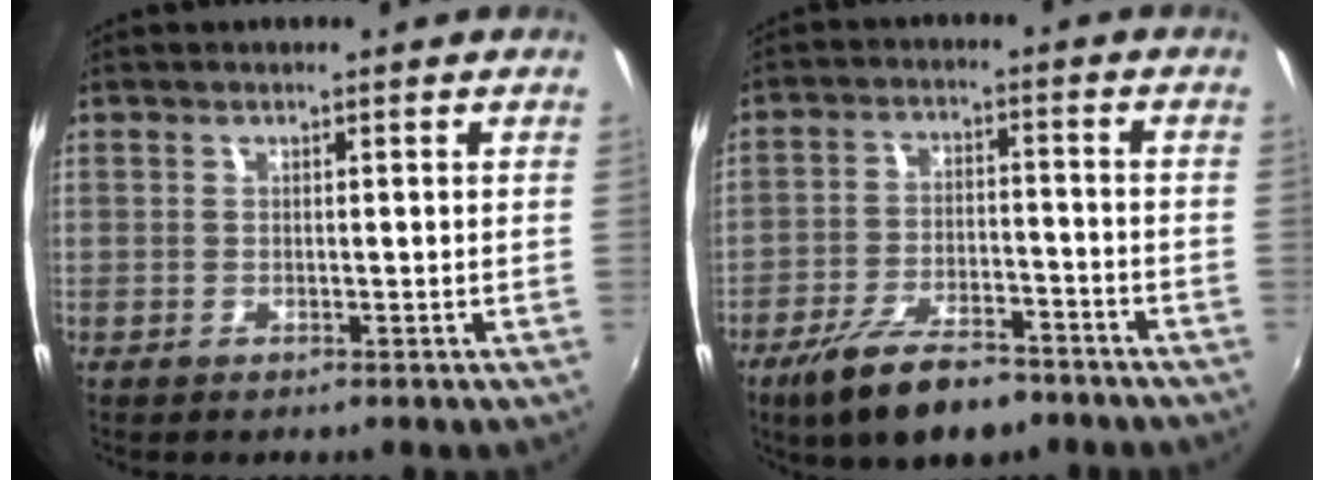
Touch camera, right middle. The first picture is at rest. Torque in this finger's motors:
{"motor_torque": [1.22, -0.92, 0.57, 0.21]}